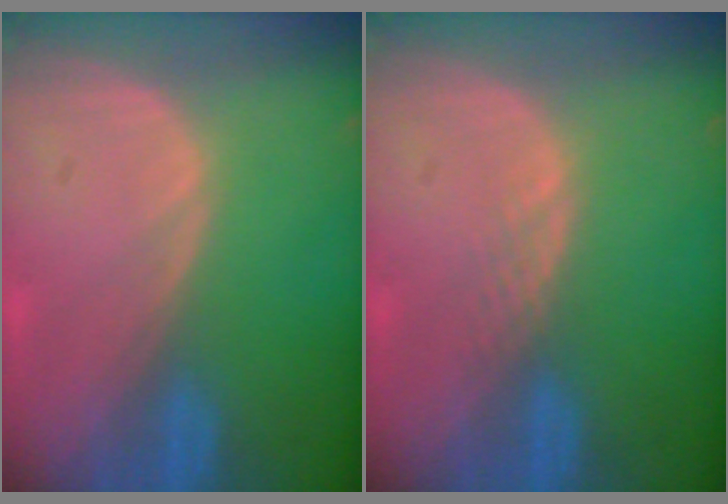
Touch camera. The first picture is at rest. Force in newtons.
{"total": 1.3, "press": 1.2, "slide": 0.1}